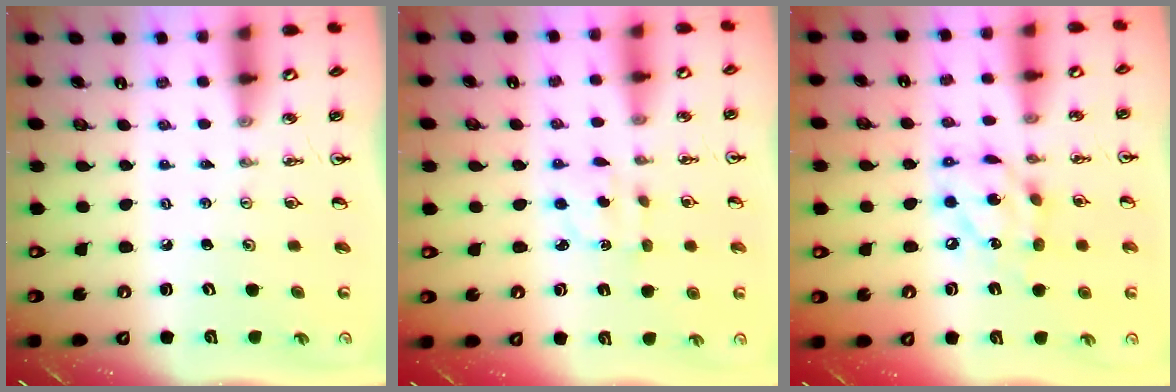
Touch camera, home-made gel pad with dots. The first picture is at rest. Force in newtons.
{"total": 2.7, "press": 2.7, "slide": 0.5}
{"total": 12.7, "press": 12.7, "slide": 0.9}